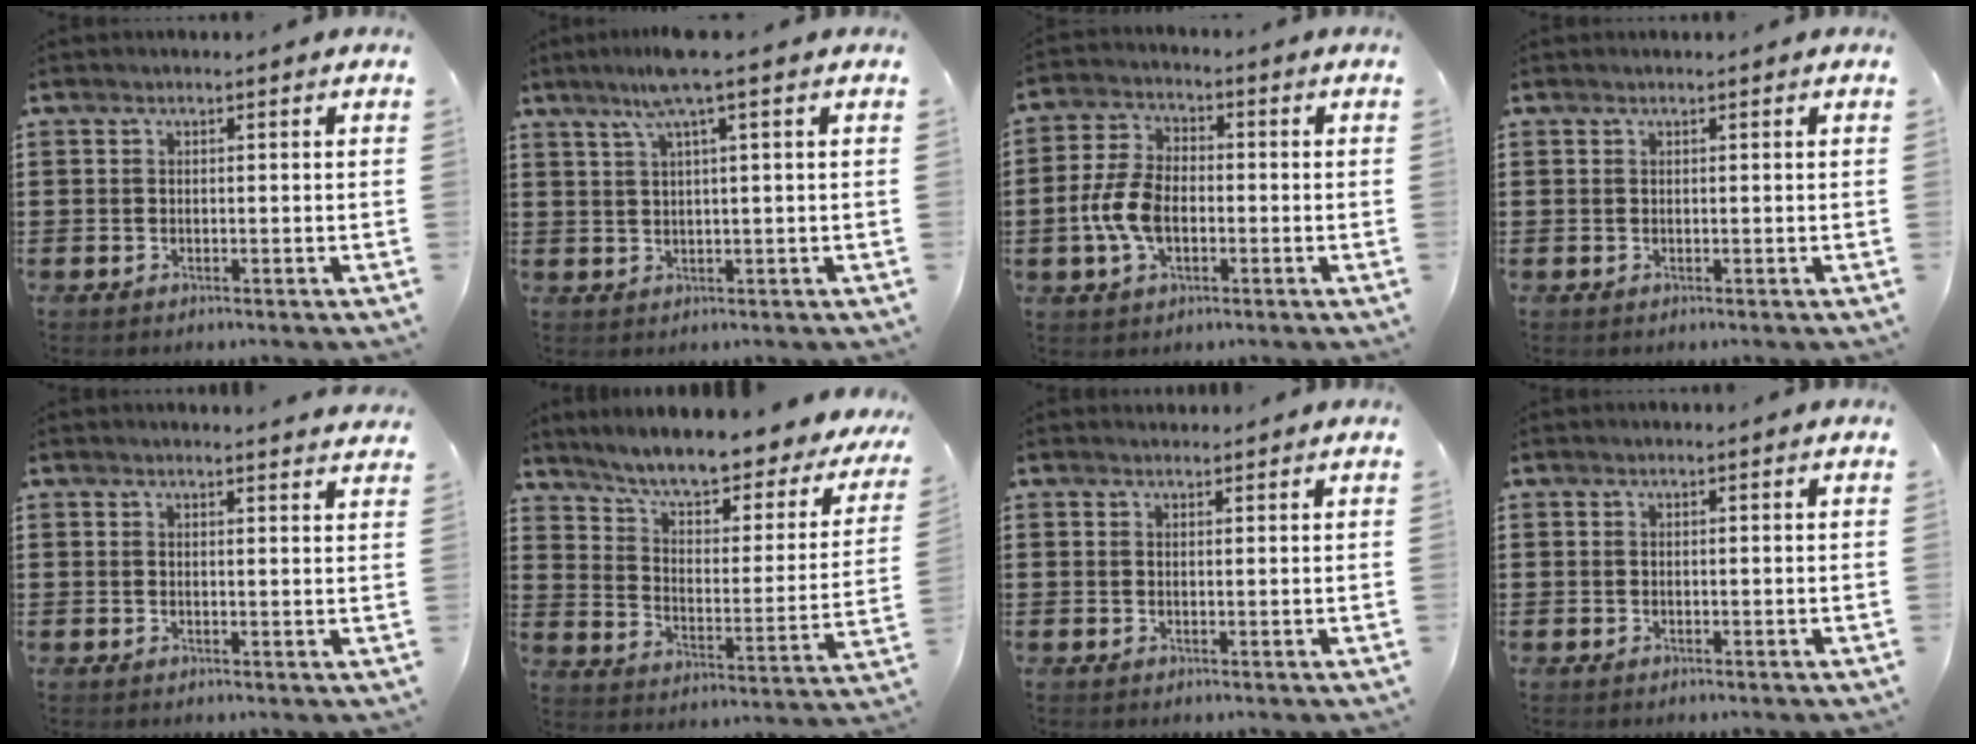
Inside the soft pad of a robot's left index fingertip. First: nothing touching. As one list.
[{"total": 5.7, "force": [3.1, -0.4, 4.8], "torque": [-0.099, 0.006, 0.051]}, {"total": 7.2, "force": [-1.6, 4.3, 5.5], "torque": [-0.145, -0.003, -0.039]}, {"total": 0.0}, {"total": 2.0, "force": [1.9, -0.2, 0.3], "torque": [-0.002, -0.008, 0.036]}, {"total": 7.1, "force": [6.0, 0.6, 3.6], "torque": [-0.087, -0.049, 0.097]}, {"total": 1.0, "force": [1.0, 0.3, 0.1], "torque": [-0.003, 0.001, 0.019]}, {"total": 0.0}]